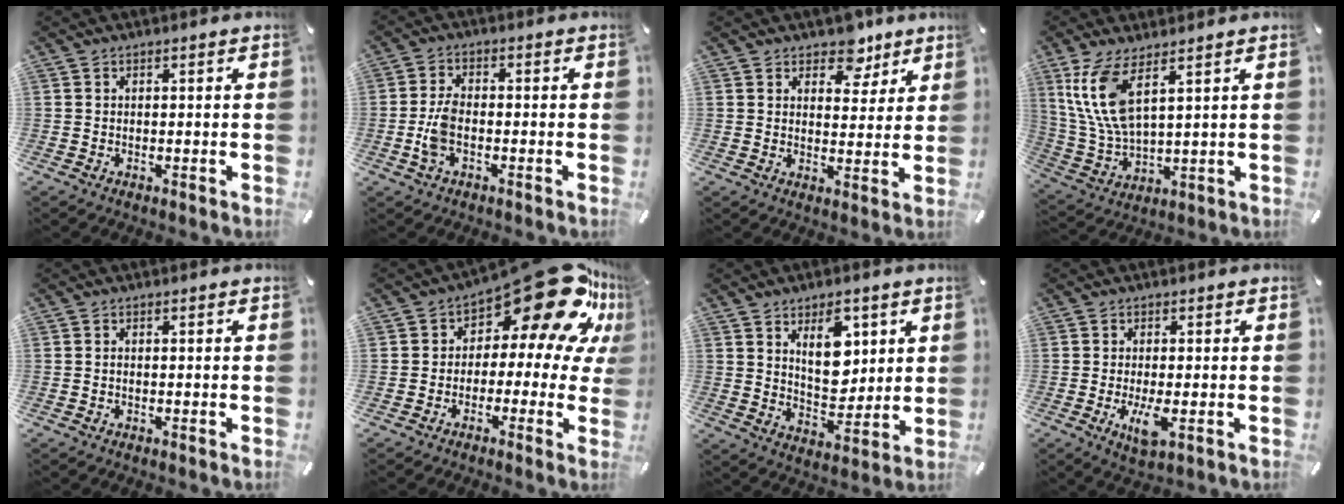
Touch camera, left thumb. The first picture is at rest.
{"total": 5.7, "force": [-1.5, 3.0, 4.6], "torque": [-0.104, 0.003, -0.030]}
{"total": 8.1, "force": [5.9, 5.0, 2.4], "torque": [-0.008, -0.042, 0.098]}
{"total": 11.3, "force": [5.7, 4.2, 8.8], "torque": [-0.212, -0.030, 0.103]}
{"total": 0.0}
{"total": 19.7, "force": [10.6, 8.9, 14.0], "torque": [-0.193, -0.078, 0.176]}
{"total": 10.5, "force": [4.9, 6.8, 6.3], "torque": [-0.077, -0.024, 0.083]}
{"total": 5.8, "force": [-1.2, 2.1, 5.3], "torque": [-0.097, -0.020, -0.024]}